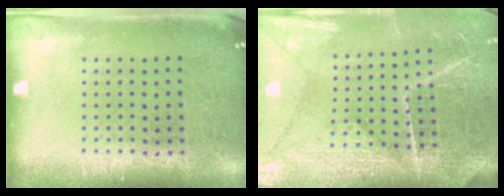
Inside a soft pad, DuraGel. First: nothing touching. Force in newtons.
{"total": 4.2, "press": 3.9, "slide": 1.6}